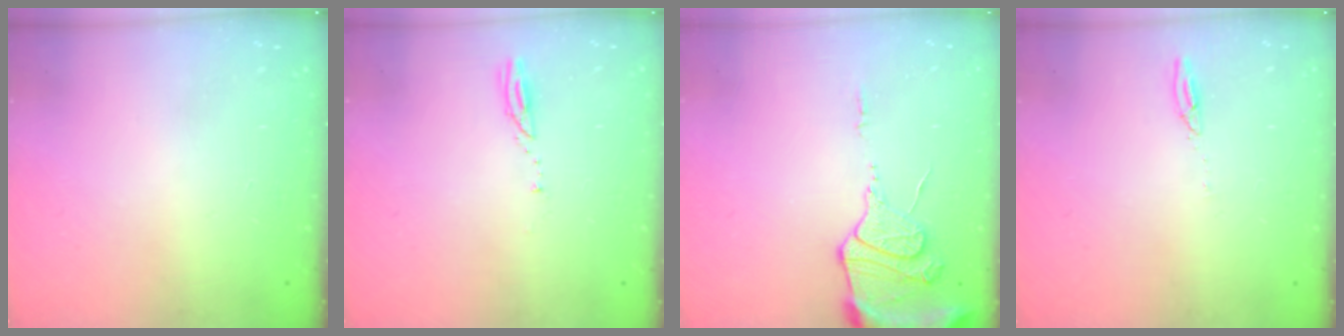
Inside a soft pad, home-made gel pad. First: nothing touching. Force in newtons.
{"total": 3.2, "press": 3.2, "slide": 0.3}
{"total": 12.5, "press": 12.4, "slide": 1.1}
{"total": 2.7, "press": 2.7, "slide": 0.2}